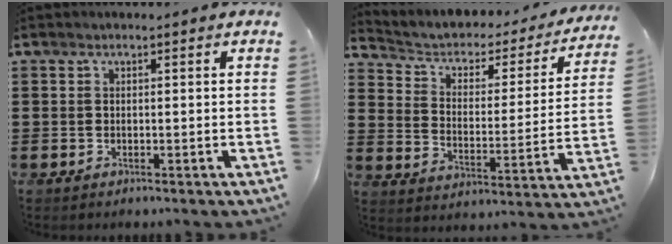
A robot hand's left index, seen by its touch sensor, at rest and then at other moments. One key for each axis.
{"total": 3.0, "fx": 1.8, "fy": 2.1, "fz": 1.2, "tx": -0.040, "ty": -0.016, "tz": 0.019}